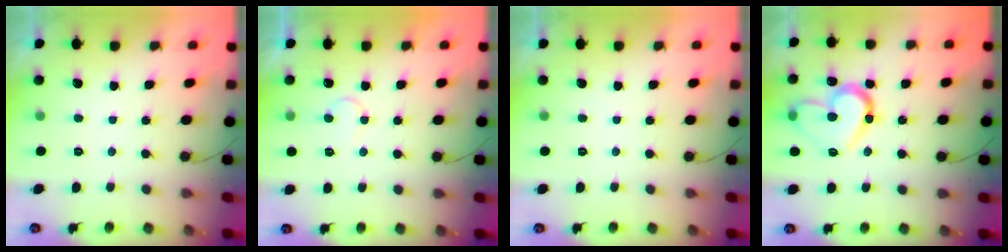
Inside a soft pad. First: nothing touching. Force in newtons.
{"total": 6.2, "press": 6.2, "slide": 0.5}
{"total": 0.0}
{"total": 15.8, "press": 15.7, "slide": 1.0}